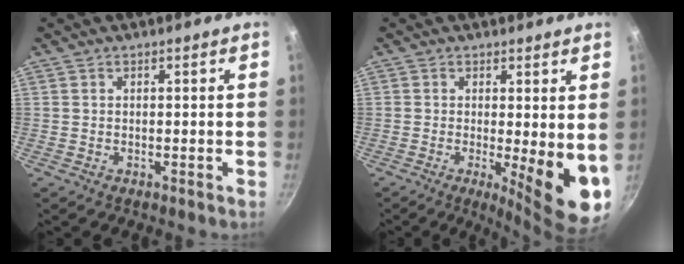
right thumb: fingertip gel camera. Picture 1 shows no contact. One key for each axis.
{"total": 10.3, "fx": -0.7, "fy": 2.7, "fz": 9.9, "tx": -0.118, "ty": -0.021, "tz": -0.004}